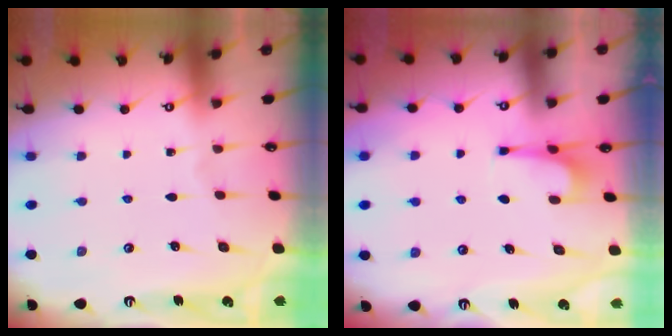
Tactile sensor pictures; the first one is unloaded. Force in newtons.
{"total": 4.1, "press": 4.1, "slide": 0.3}